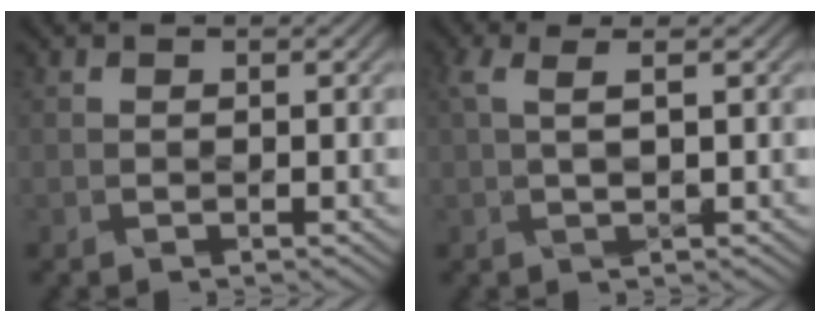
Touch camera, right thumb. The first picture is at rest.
{"total": 2.4, "force": [0.7, -0.1, 2.3], "torque": [-0.074, 0.004, 0.029]}